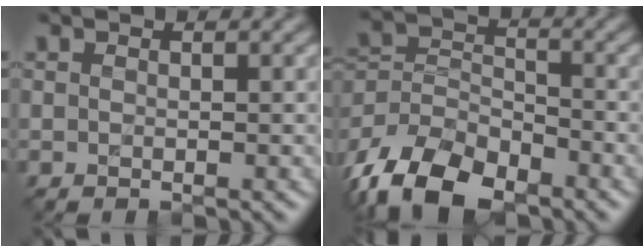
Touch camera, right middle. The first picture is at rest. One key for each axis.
{"total": 10.3, "fx": -6.9, "fy": 5.4, "fz": 5.4, "tx": -0.104, "ty": -0.012, "tz": -0.139}